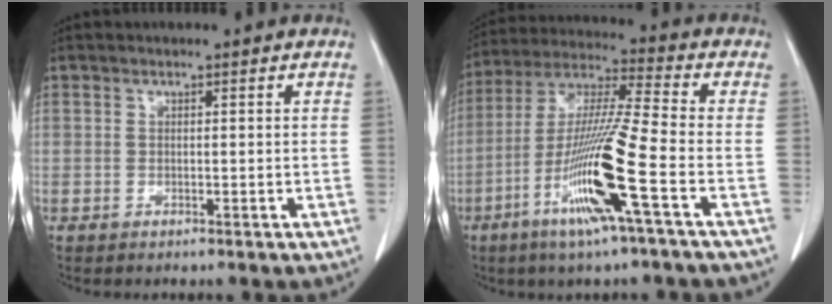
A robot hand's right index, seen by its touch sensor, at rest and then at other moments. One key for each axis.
{"total": 15.4, "fx": -6.1, "fy": -0.8, "fz": 14.1, "tx": -0.286, "ty": -0.019, "tz": -0.120}